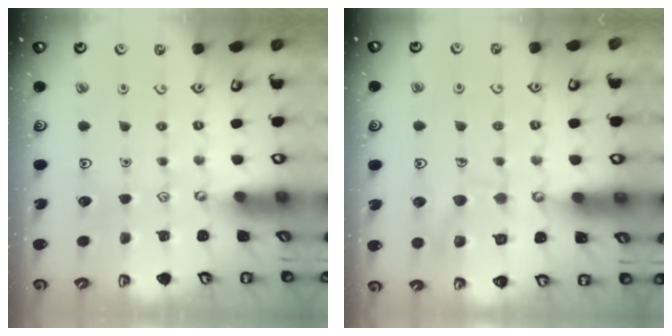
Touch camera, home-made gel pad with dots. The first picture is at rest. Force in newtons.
{"total": 10.6, "press": 10.6, "slide": 0.9}